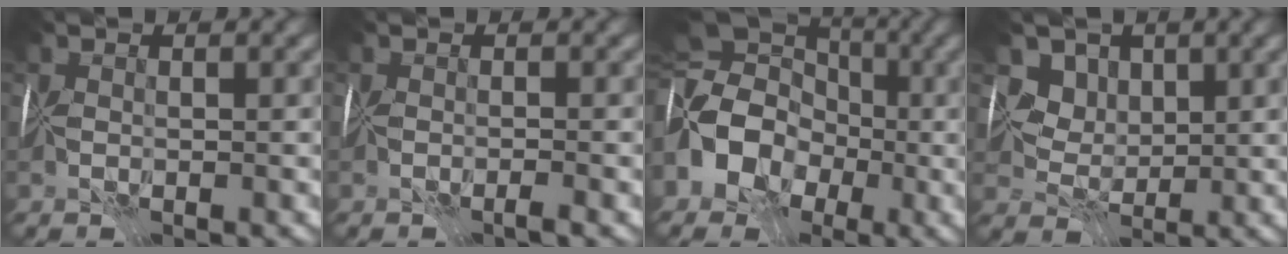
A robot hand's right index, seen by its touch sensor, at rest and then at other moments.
{"total": 1.3, "force": [-1.0, -0.9, -0.1], "torque": [0.005, -0.005, -0.018]}
{"total": 11.9, "force": [-2.3, 10.0, 6.0], "torque": [-0.112, 0.008, -0.066]}
{"total": 3.7, "force": [2.4, 2.7, 0.9], "torque": [-0.010, -0.012, 0.043]}